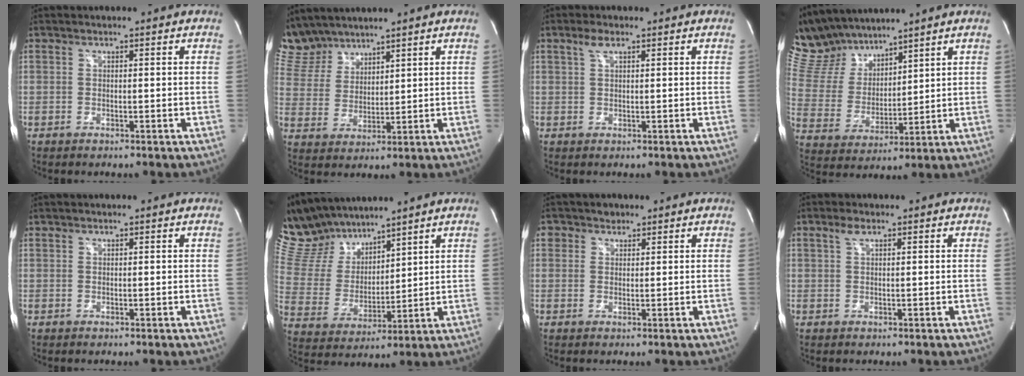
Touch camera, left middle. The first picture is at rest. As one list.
[{"total": 7.3, "force": [7.0, 2.3, 0.4], "torque": [-0.022, 0.011, 0.157]}, {"total": 2.0, "force": [1.2, 0.7, 1.4], "torque": [-0.032, 0.007, 0.027]}, {"total": 11.7, "force": [10.7, 3.7, 2.9], "torque": [-0.080, 0.020, 0.222]}, {"total": 0.0}, {"total": 12.5, "force": [11.4, 4.0, 3.2], "torque": [-0.088, 0.021, 0.236]}, {"total": 1.8, "force": [1.1, 1.5, 0.1], "torque": [0.005, 0.000, 0.013]}, {"total": 1.5, "force": [0.9, 0.5, 1.0], "torque": [-0.023, 0.007, 0.020]}]